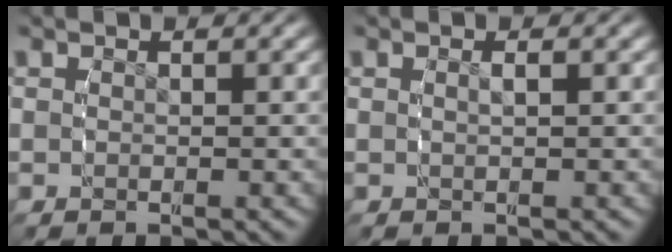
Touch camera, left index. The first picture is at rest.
{"total": 0.6, "force": [0.1, 0.0, 0.6], "torque": [-0.013, 0.000, 0.000]}